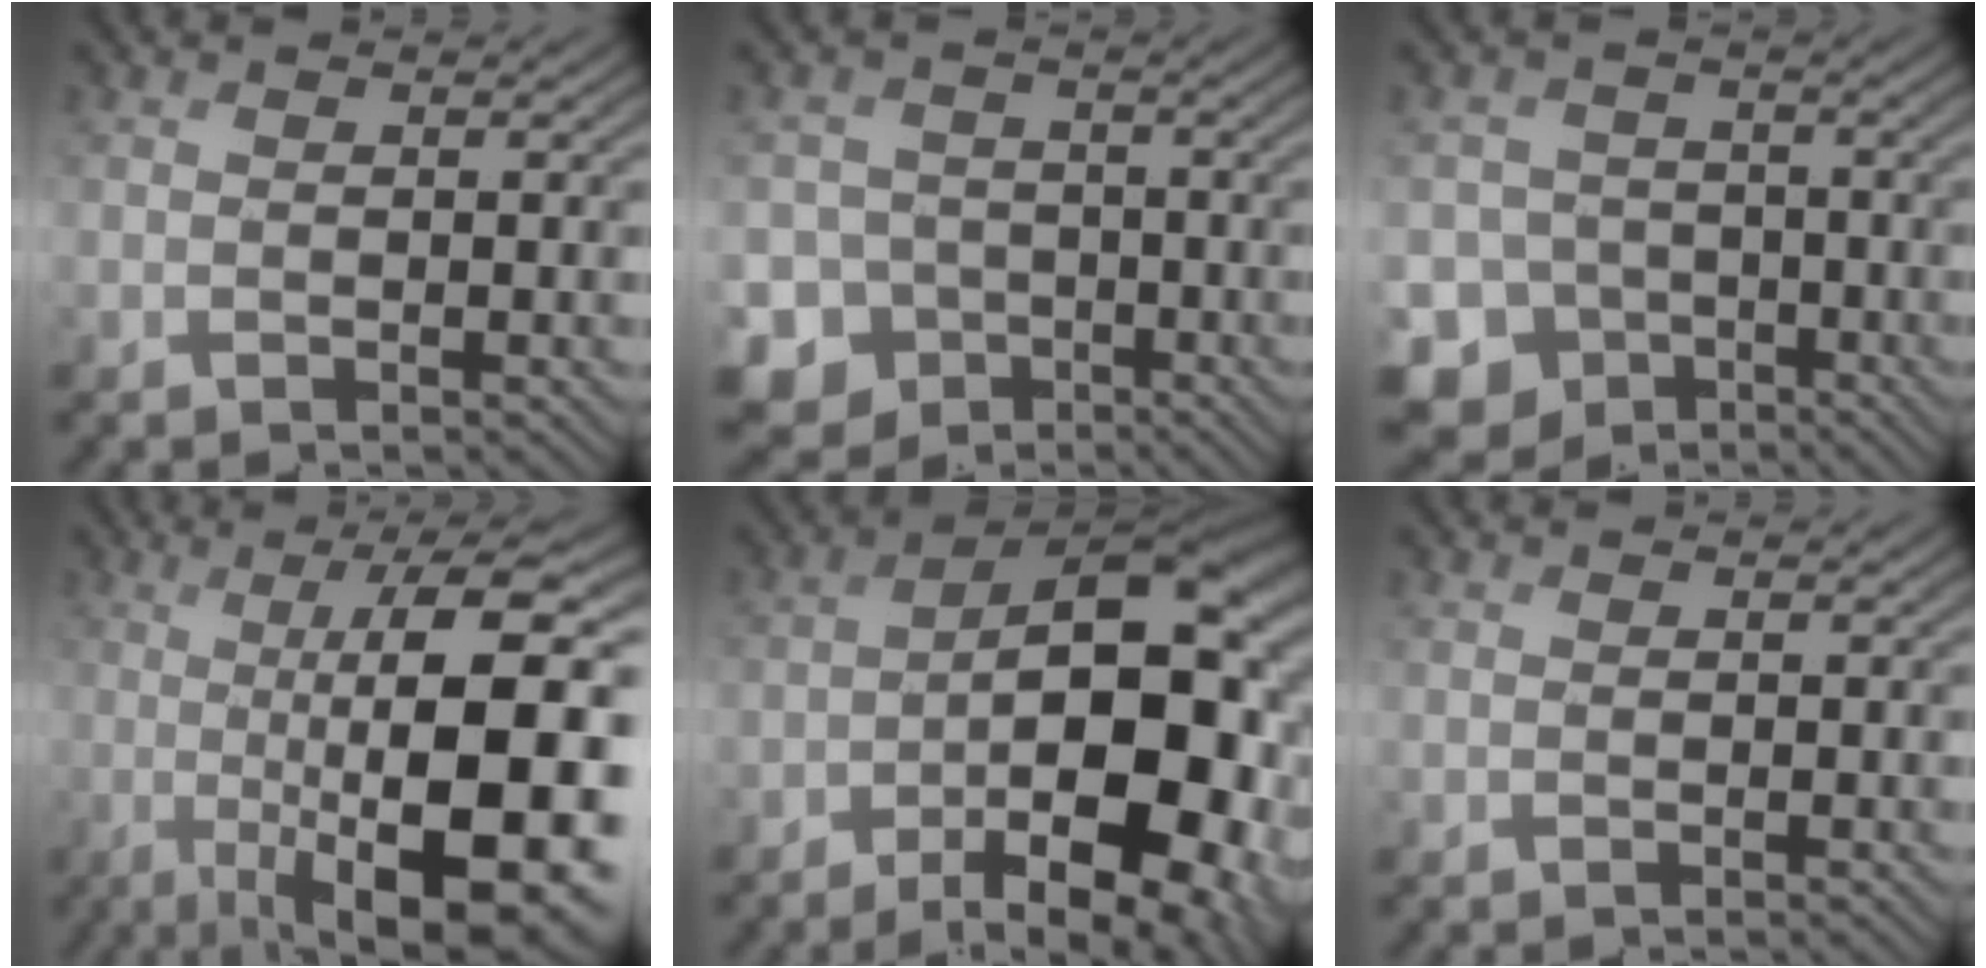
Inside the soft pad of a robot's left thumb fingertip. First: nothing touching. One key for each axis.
{"total": 10.2, "fx": -5.4, "fy": 8.5, "fz": 1.8, "tx": -0.059, "ty": -0.023, "tz": -0.109}
{"total": 11.4, "fx": -6.9, "fy": 8.8, "fz": 2.2, "tx": -0.062, "ty": -0.031, "tz": -0.122}
{"total": 17.8, "fx": -2.2, "fy": 5.4, "fz": 16.8, "tx": -0.227, "ty": -0.015, "tz": -0.021}
{"total": 19.5, "fx": -6.2, "fy": 9.7, "fz": 15.7, "tx": -0.197, "ty": -0.017, "tz": -0.083}
{"total": 0.0}